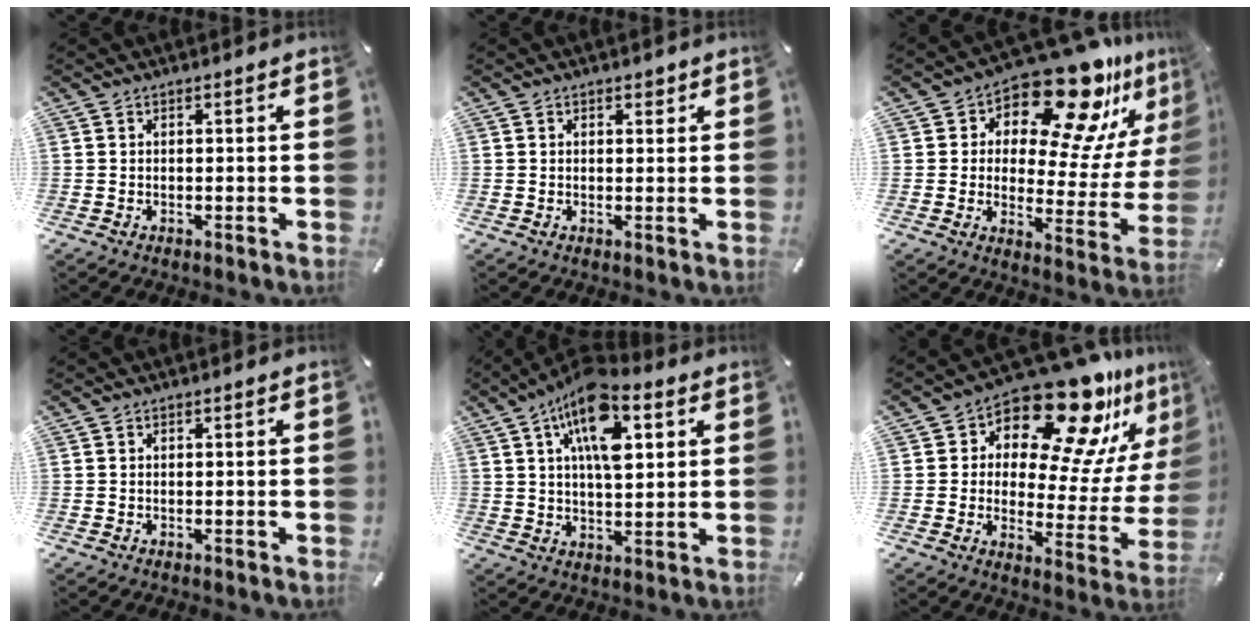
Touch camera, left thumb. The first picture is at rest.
{"total": 1.0, "force": [0.6, 0.7, 0.4], "torque": [-0.001, 0.000, 0.010]}
{"total": 18.9, "force": [14.2, 7.9, 9.7], "torque": [-0.131, -0.125, 0.238]}
{"total": 0.0}
{"total": 14.3, "force": [6.3, 6.8, 10.9], "torque": [-0.193, -0.008, 0.108]}
{"total": 19.8, "force": [14.8, 8.4, 10.1], "torque": [-0.140, -0.133, 0.248]}